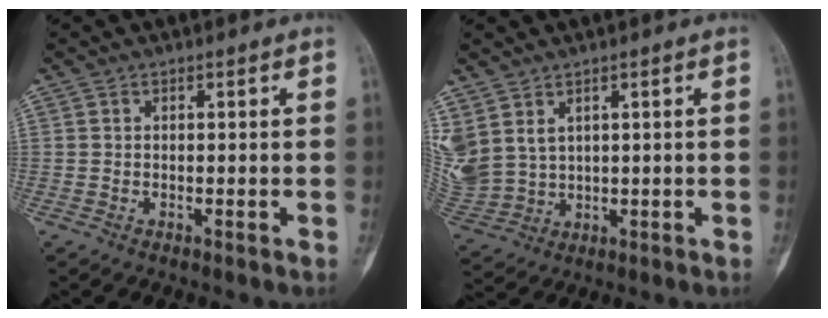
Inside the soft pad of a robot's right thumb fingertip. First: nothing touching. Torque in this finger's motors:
{"motor_torque": [-0.22, 0.40, 0.08, 0.10, 0.03]}